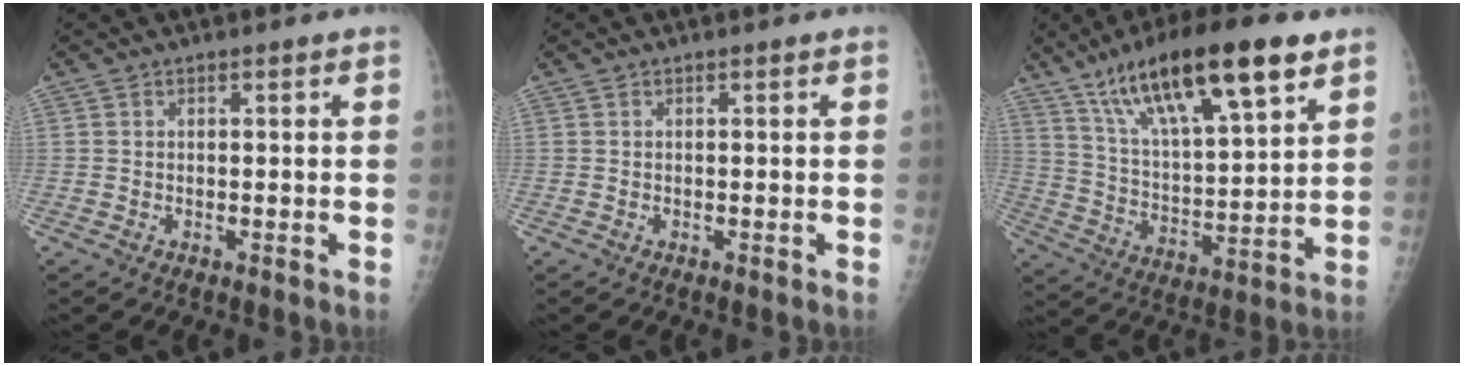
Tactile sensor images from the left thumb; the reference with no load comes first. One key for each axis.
{"total": 0.0}
{"total": 22.2, "fx": 13.1, "fy": 6.1, "fz": 16.8, "tx": -0.267, "ty": -0.034, "tz": 0.232}